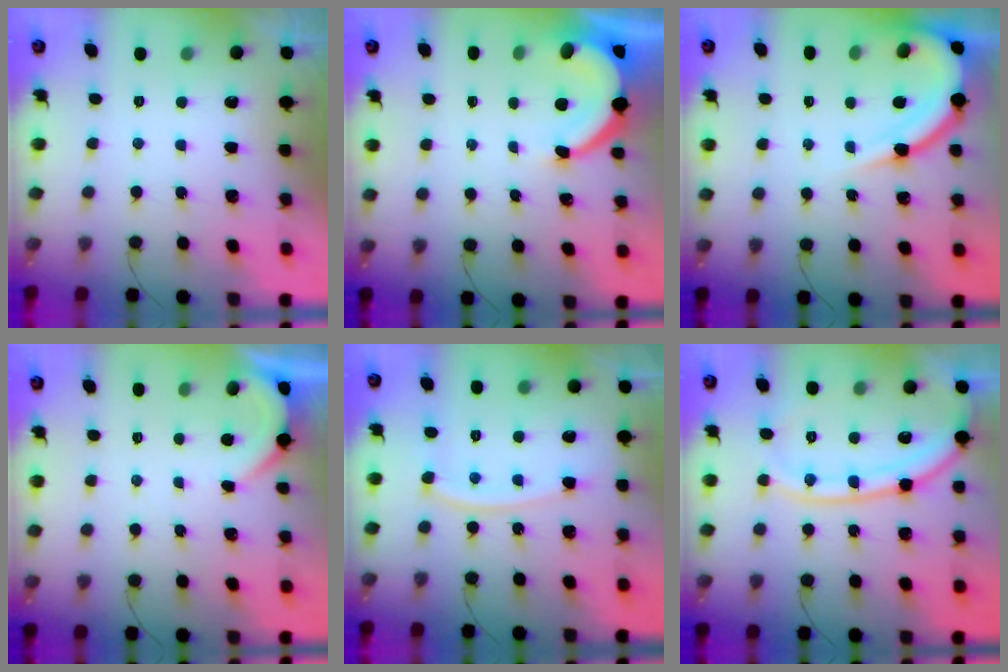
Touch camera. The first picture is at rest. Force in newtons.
{"total": 6.9, "press": 6.8, "slide": 1.0}
{"total": 10.9, "press": 10.9, "slide": 1.3}
{"total": 1.9, "press": 1.9, "slide": 0.2}
{"total": 10.7, "press": 10.7, "slide": 1.1}
{"total": 16.1, "press": 16.0, "slide": 1.9}